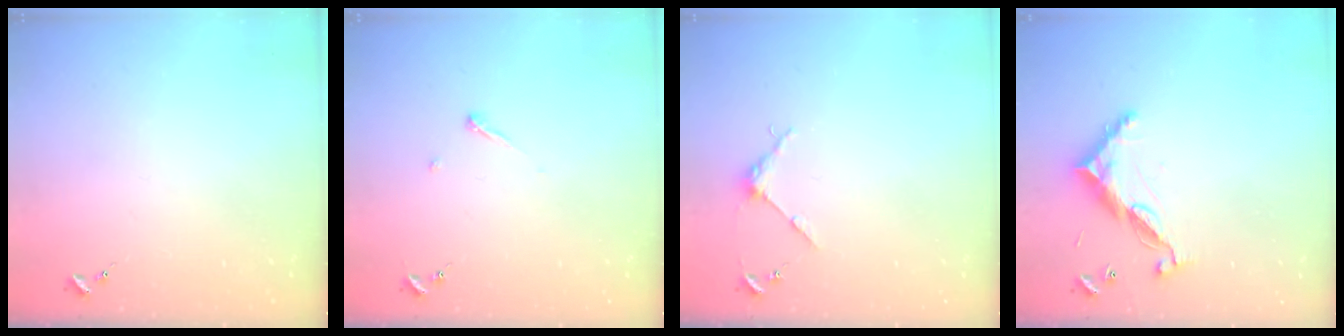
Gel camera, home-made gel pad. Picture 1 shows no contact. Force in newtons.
{"total": 3.4, "press": 3.4, "slide": 0.4}
{"total": 3.8, "press": 3.7, "slide": 0.4}
{"total": 9.9, "press": 9.9, "slide": 0.4}